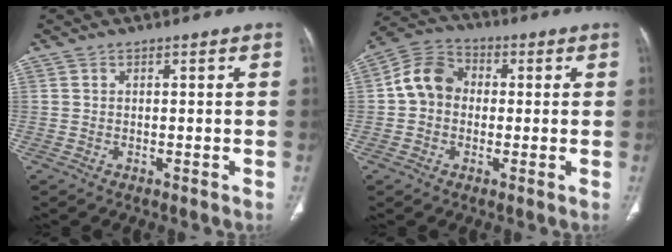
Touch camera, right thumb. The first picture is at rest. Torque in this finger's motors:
{"motor_torque": [-0.01, 0.05, 0.34, -0.24, 0.09]}